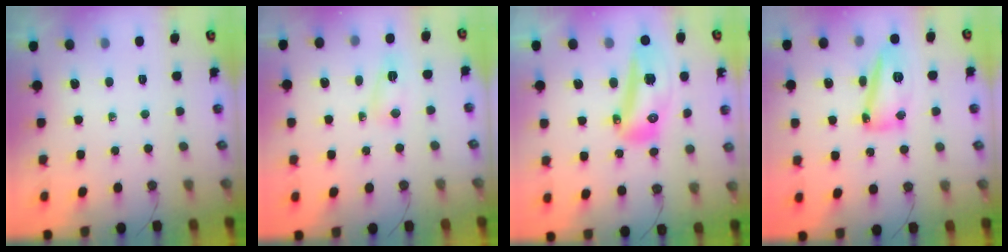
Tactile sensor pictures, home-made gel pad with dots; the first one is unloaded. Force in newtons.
{"total": 3.3, "press": 3.2, "slide": 0.5}
{"total": 14.6, "press": 14.5, "slide": 1.7}
{"total": 13.9, "press": 13.9, "slide": 1.2}